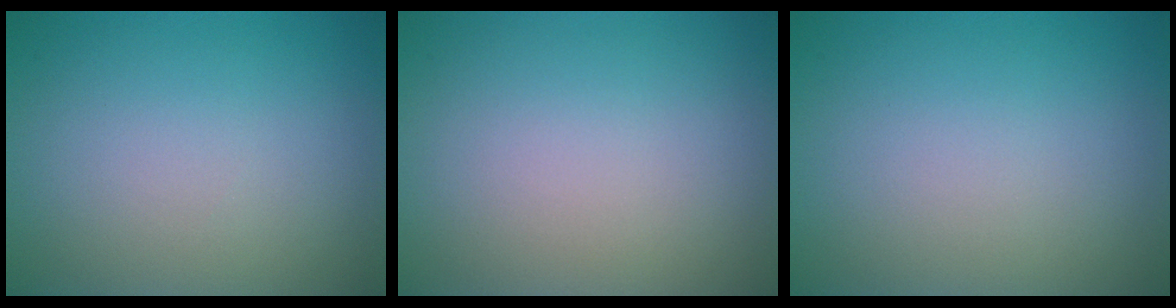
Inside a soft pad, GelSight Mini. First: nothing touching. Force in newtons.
{"total": 0.0}
{"total": 0.0}